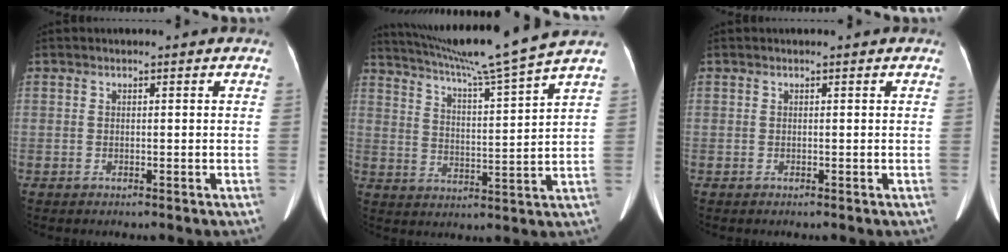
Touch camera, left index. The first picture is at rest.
{"total": 16.0, "force": [14.0, -2.9, 7.2], "torque": [-0.127, -0.027, 0.210]}
{"total": 0.0}